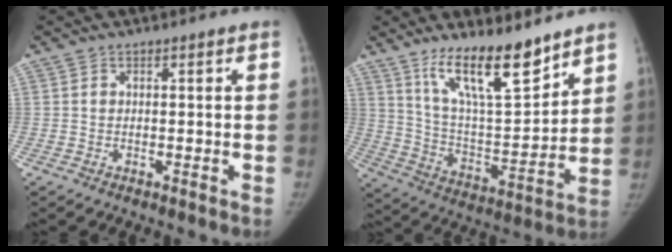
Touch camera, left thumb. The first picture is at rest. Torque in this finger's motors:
{"motor_torque": [0.36, 0.13, 1.56, -1.21, 0.37]}